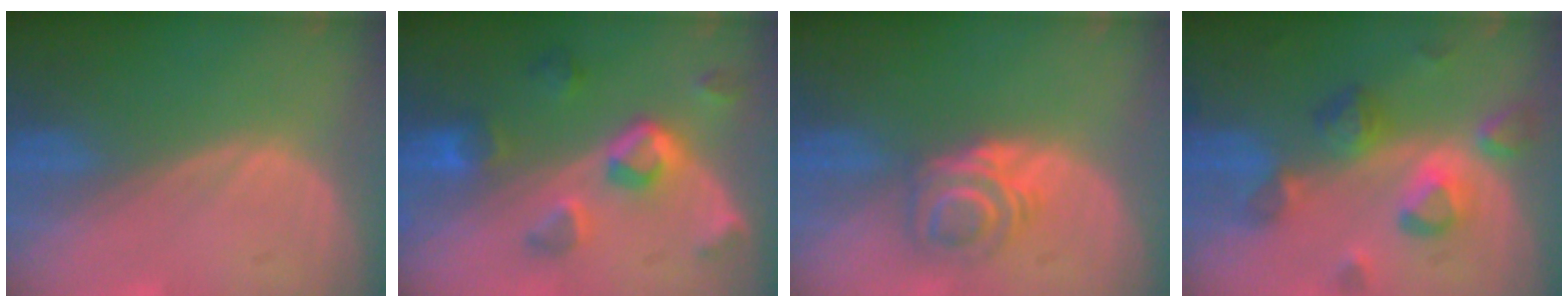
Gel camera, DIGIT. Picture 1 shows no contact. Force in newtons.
{"total": 7.8, "press": 7.0, "slide": 3.4}
{"total": 6.0, "press": 5.0, "slide": 3.3}
{"total": 8.3, "press": 7.8, "slide": 2.8}